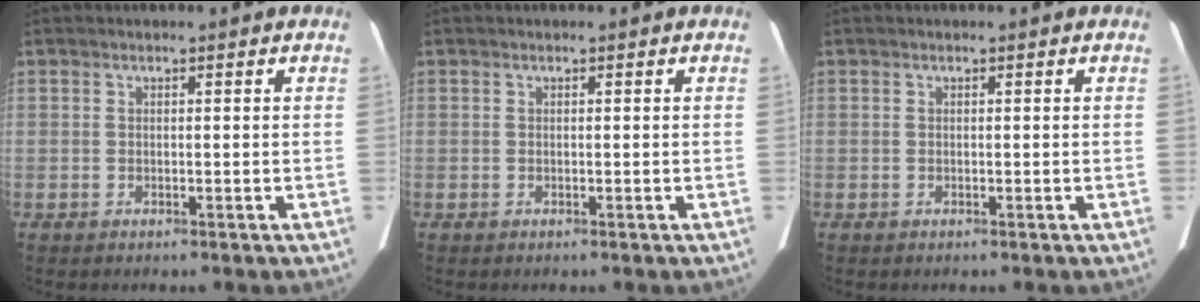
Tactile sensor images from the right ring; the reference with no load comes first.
{"total": 0.0}
{"total": 0.0}